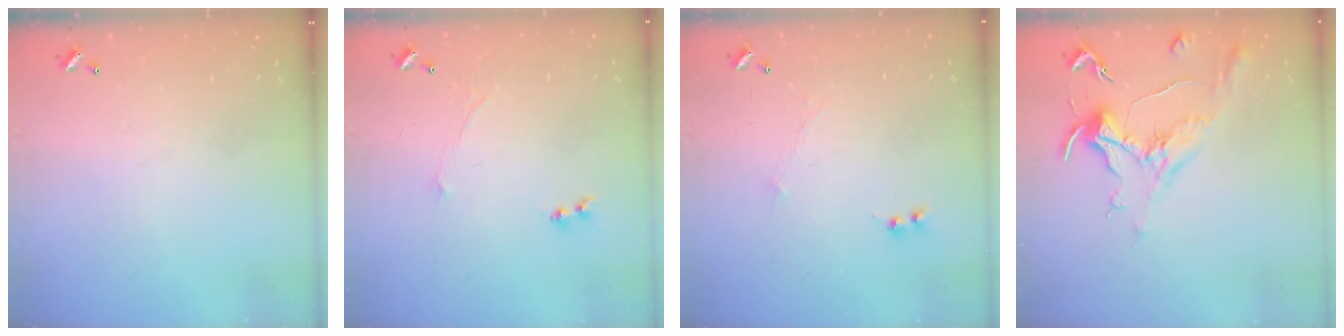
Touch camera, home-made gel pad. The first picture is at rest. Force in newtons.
{"total": 1.2, "press": 0.7, "slide": 1.0}
{"total": 0.0}
{"total": 1.8, "press": 1.5, "slide": 0.9}